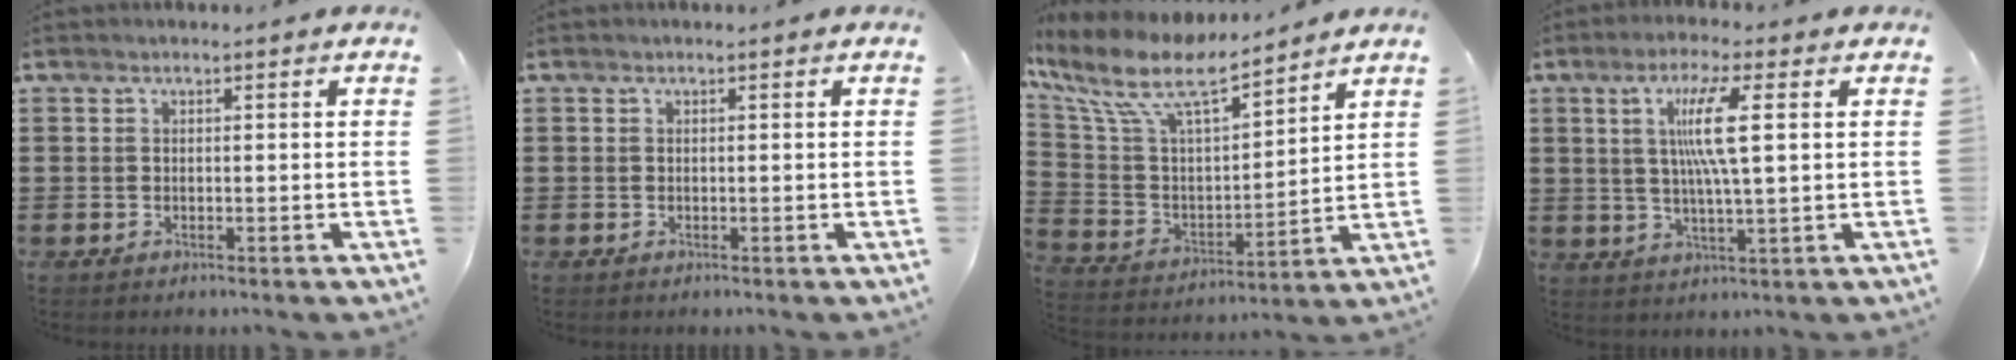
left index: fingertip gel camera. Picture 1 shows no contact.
{"total": 0.0}
{"total": 10.9, "force": [7.9, 3.2, 6.8], "torque": [-0.170, -0.040, 0.133]}
{"total": 7.8, "force": [2.0, 0.8, 7.5], "torque": [-0.156, -0.002, 0.026]}